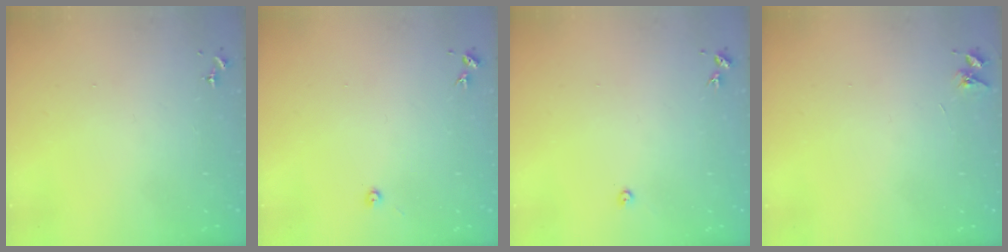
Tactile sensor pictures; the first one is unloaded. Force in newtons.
{"total": 4.1, "press": 4.1, "slide": 0.4}
{"total": 2.2, "press": 2.2, "slide": 0.3}
{"total": 3.6, "press": 3.6, "slide": 0.5}